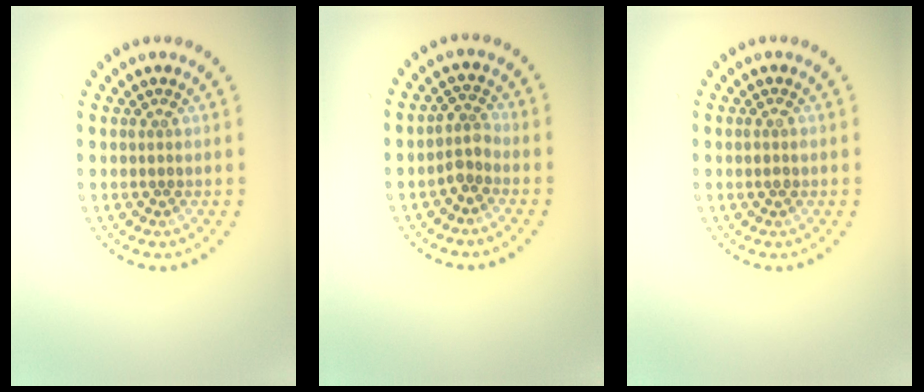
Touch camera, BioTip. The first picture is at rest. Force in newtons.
{"total": 2.0, "press": 1.5, "slide": 1.2}
{"total": 0.9, "press": 0.8, "slide": 0.3}